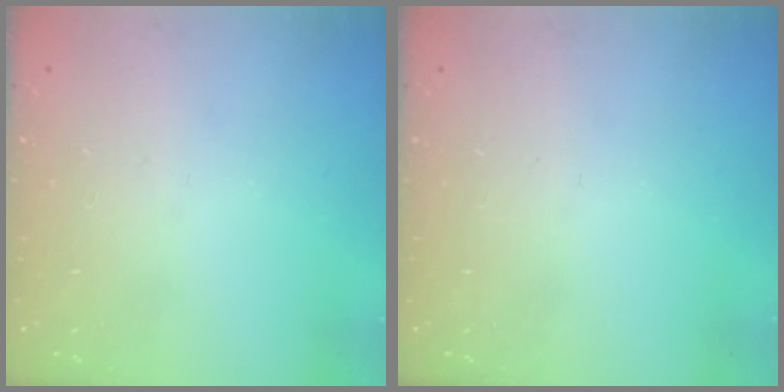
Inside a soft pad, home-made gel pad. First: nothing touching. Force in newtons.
{"total": 0.0}